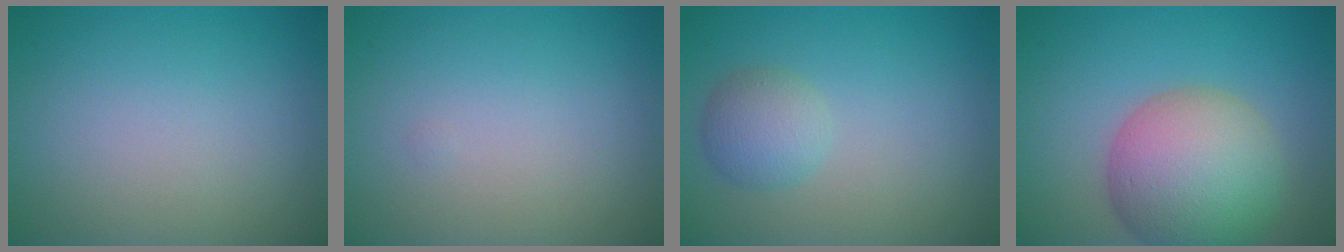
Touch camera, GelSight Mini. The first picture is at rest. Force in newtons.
{"total": 0.0}
{"total": 2.7, "press": 2.7, "slide": 0.1}
{"total": 9.4, "press": 9.4, "slide": 0.7}